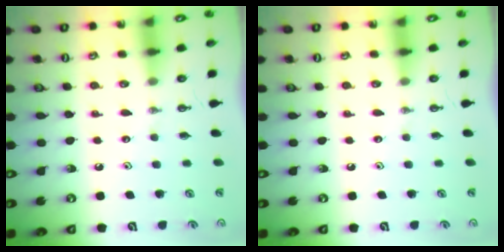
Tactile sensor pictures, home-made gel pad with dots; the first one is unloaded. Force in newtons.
{"total": 0.0}